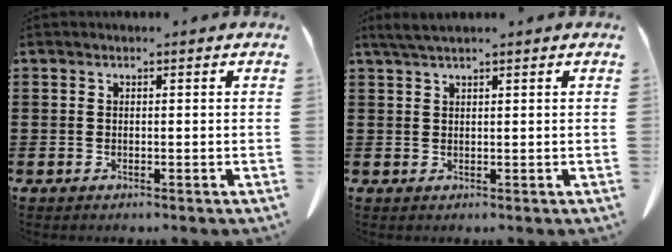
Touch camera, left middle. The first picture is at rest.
{"total": 2.2, "force": [1.7, 0.0, 1.4], "torque": [-0.031, -0.001, 0.033]}